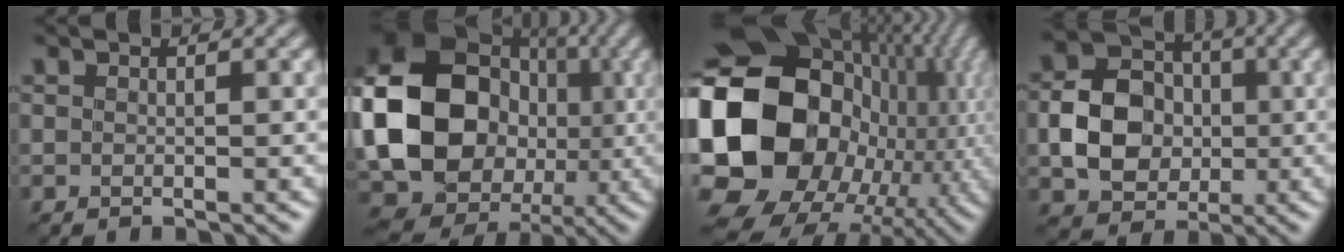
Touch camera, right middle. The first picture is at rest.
{"total": 19.9, "force": [-1.0, 17.1, 10.1], "torque": [-0.193, -0.020, -0.036]}
{"total": 21.3, "force": [-1.9, 17.4, 12.2], "torque": [-0.257, 0.002, -0.037]}
{"total": 7.0, "force": [-0.8, 5.7, 4.0], "torque": [-0.066, 0.005, -0.022]}